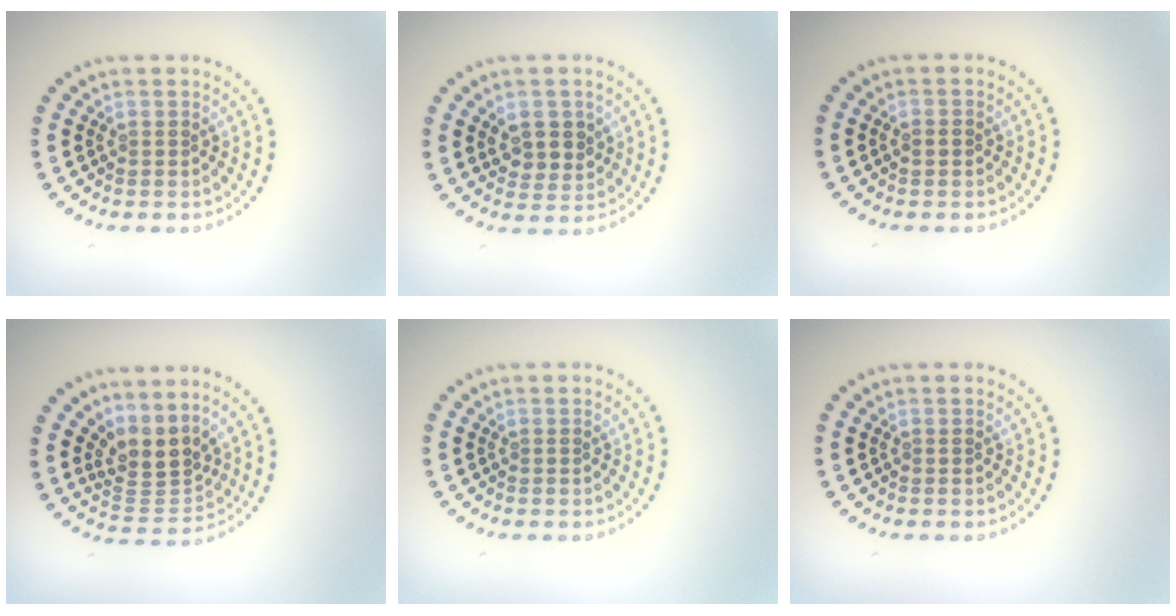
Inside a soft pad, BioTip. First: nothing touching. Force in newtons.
{"total": 2.9, "press": 2.7, "slide": 0.9}
{"total": 1.1, "press": 1.1, "slide": 0.1}
{"total": 3.5, "press": 2.6, "slide": 2.4}
{"total": 0.0}
{"total": 0.0}